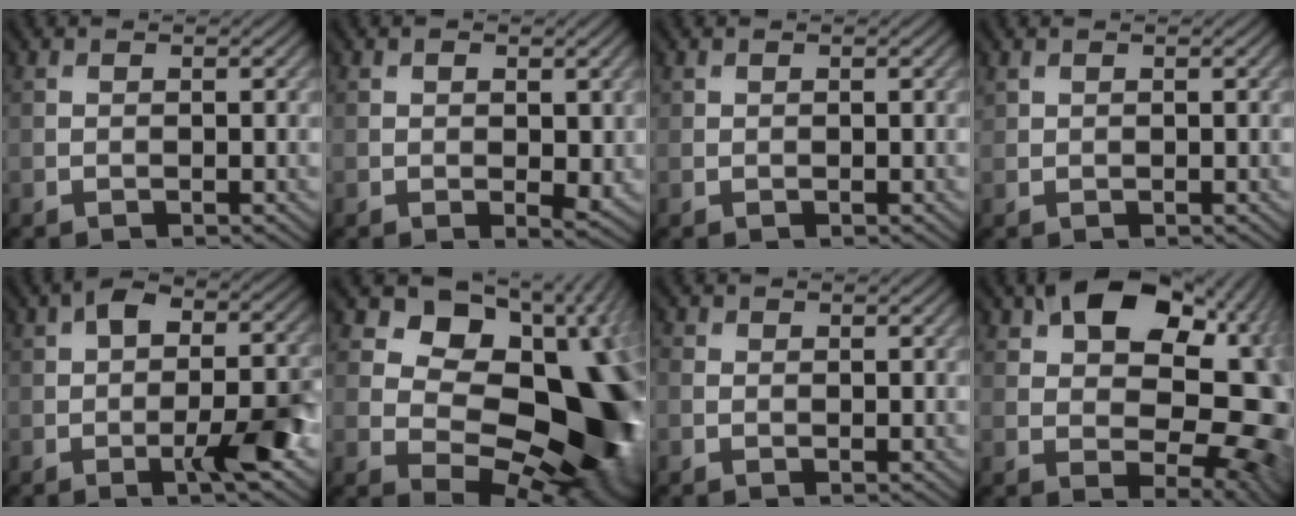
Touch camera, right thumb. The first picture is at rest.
{"total": 2.9, "force": [0.2, 2.0, 2.1], "torque": [-0.032, -0.008, 0.011]}
{"total": 0.5, "force": [0.2, 0.4, 0.2], "torque": [-0.004, 0.002, 0.003]}
{"total": 0.8, "force": [0.4, 0.5, 0.5], "torque": [-0.010, 0.004, 0.006]}
{"total": 5.7, "force": [-1.9, 1.8, 5.1], "torque": [-0.074, 0.012, -0.037]}
{"total": 13.6, "force": [2.2, 9.8, 9.1], "torque": [-0.085, -0.014, 0.046]}
{"total": 1.0, "force": [-0.2, 0.8, 0.5], "torque": [-0.012, 0.001, -0.005]}
{"total": 14.9, "force": [4.1, 9.4, 10.9], "torque": [-0.131, -0.004, 0.081]}